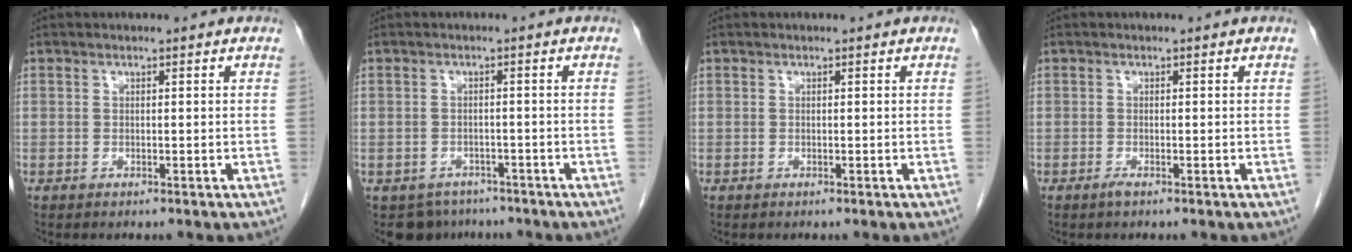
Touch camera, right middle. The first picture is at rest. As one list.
[{"total": 4.8, "force": [-3.7, 3.0, 0.0], "torque": [0.008, 0.004, -0.052]}, {"total": 0.0}, {"total": 0.8, "force": [-0.5, 0.0, 0.6], "torque": [-0.013, -0.001, -0.010]}]